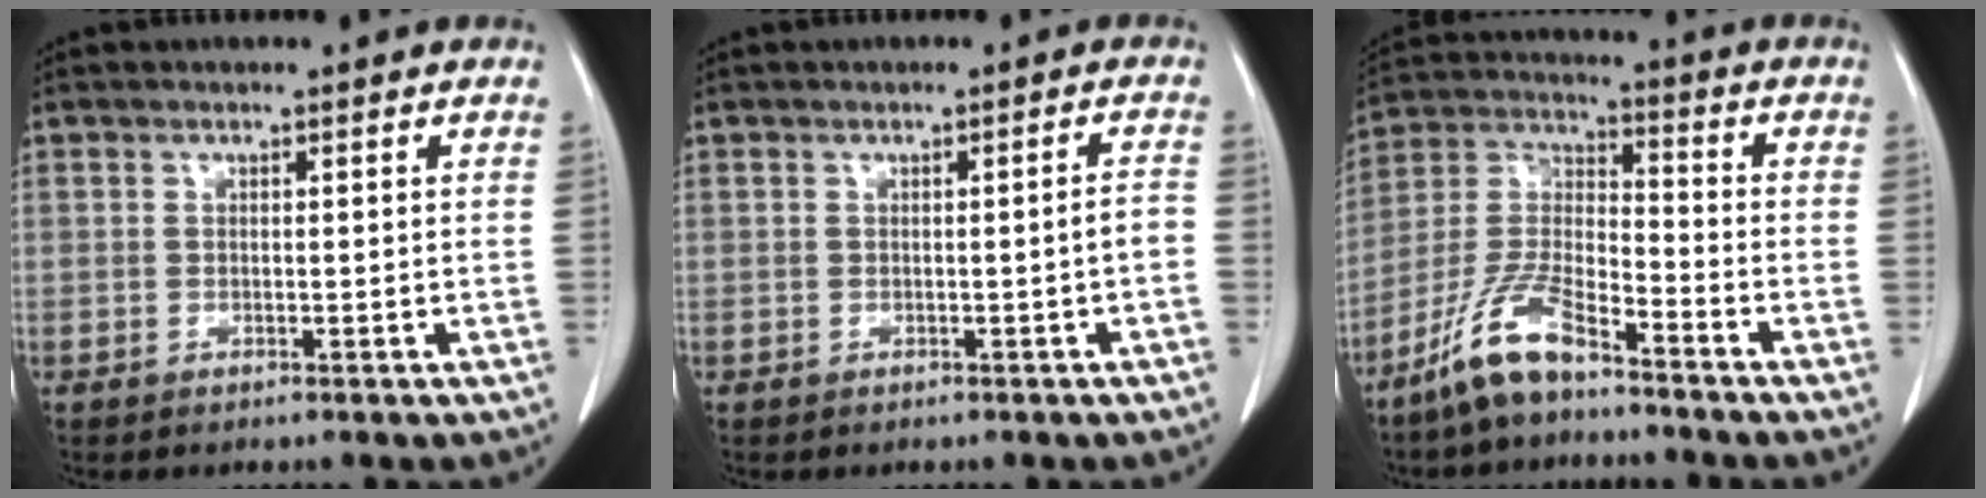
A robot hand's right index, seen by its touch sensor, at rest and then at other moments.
{"total": 1.8, "force": [-0.7, -0.1, 1.6], "torque": [-0.020, -0.001, -0.011]}
{"total": 10.3, "force": [-7.7, 2.3, 6.4], "torque": [-0.148, -0.004, -0.154]}